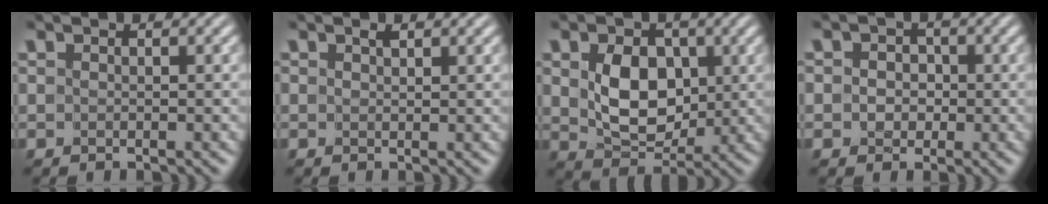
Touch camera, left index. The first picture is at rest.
{"total": 0.8, "force": [0.6, 0.2, 0.4], "torque": [-0.004, -0.002, 0.011]}
{"total": 4.9, "force": [0.5, 3.6, 3.3], "torque": [-0.067, -0.008, 0.013]}
{"total": 2.0, "force": [0.0, 1.9, 0.6], "torque": [0.014, 0.007, -0.016]}